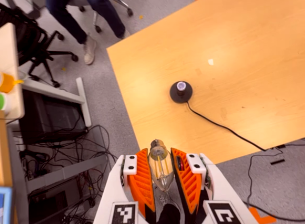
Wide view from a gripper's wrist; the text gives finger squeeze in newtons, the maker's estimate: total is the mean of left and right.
{"total": 11.1, "left": 11.3, "right": 11.0}